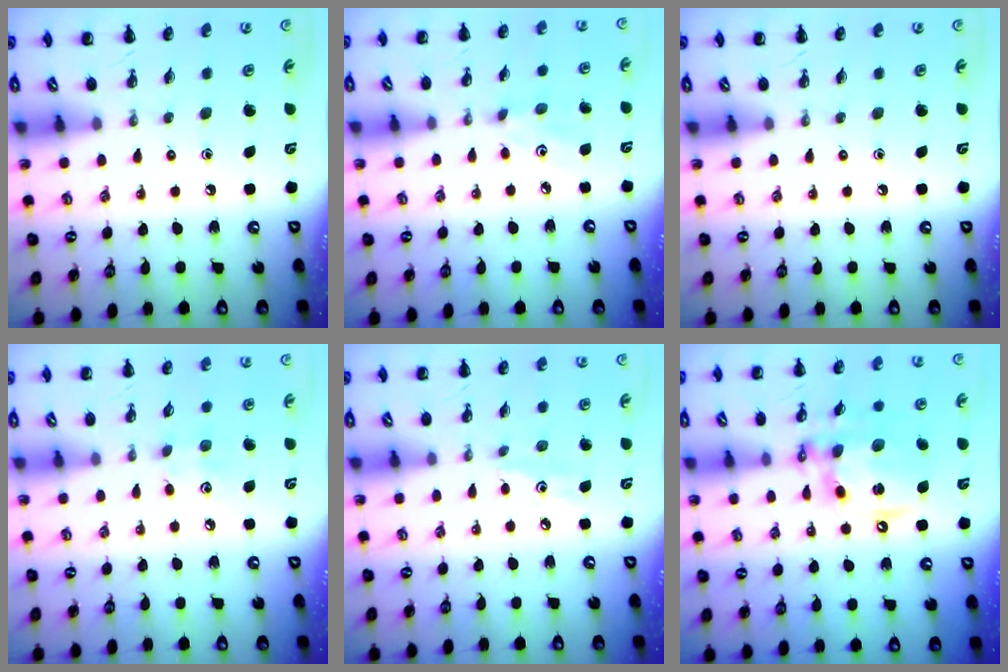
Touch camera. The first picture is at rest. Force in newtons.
{"total": 2.7, "press": 2.7, "slide": 0.5}
{"total": 0.0}
{"total": 4.0, "press": 3.9, "slide": 1.0}
{"total": 4.4, "press": 4.2, "slide": 1.4}
{"total": 15.3, "press": 14.8, "slide": 3.7}